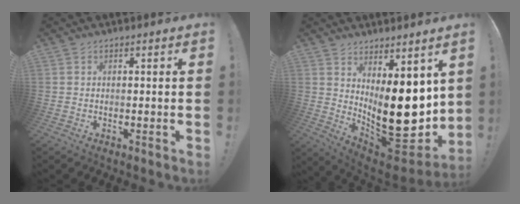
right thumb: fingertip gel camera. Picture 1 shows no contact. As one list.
[{"total": 19.0, "force": [0.8, 9.2, 16.7], "torque": [-0.224, -0.045, 0.033]}]